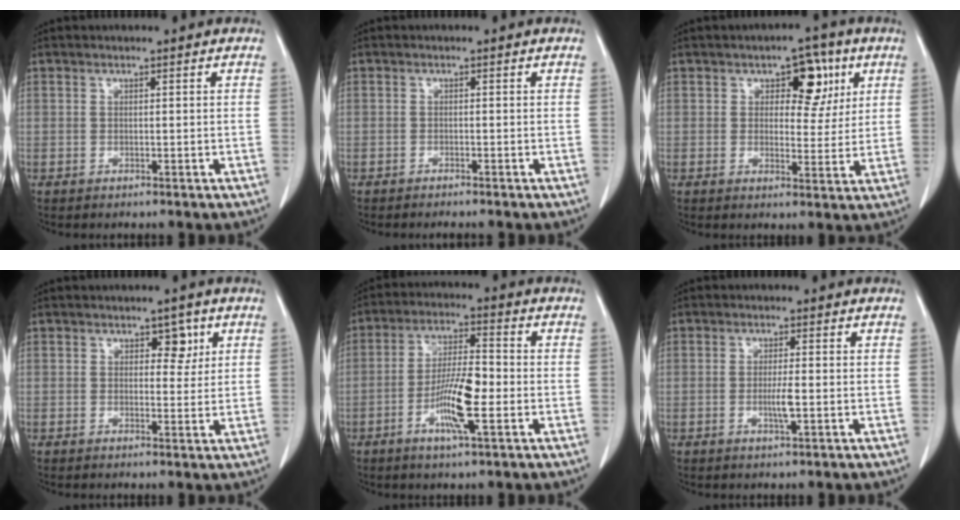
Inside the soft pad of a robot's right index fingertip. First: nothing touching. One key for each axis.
{"total": 1.8, "fx": -1.6, "fy": 0.0, "fz": 0.7, "tx": -0.009, "ty": -0.001, "tz": -0.019}
{"total": 6.8, "fx": 2.7, "fy": 3.8, "fz": 5.0, "tx": -0.056, "ty": 0.013, "tz": 0.037}
{"total": 3.0, "fx": 1.3, "fy": 1.8, "fz": 2.0, "tx": -0.018, "ty": 0.003, "tz": 0.016}
{"total": 9.4, "fx": -3.0, "fy": 1.3, "fz": 8.8, "tx": -0.166, "ty": -0.003, "tz": -0.057}
{"total": 2.8, "fx": -0.7, "fy": 0.1, "fz": 2.7, "tx": -0.055, "ty": -0.004, "tz": -0.012}